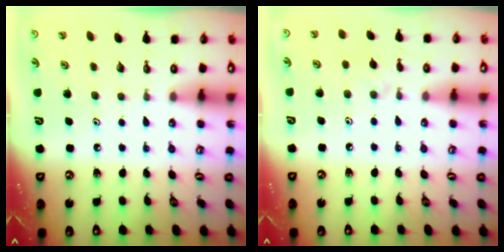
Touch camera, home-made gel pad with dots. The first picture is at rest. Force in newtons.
{"total": 2.6, "press": 2.5, "slide": 0.5}